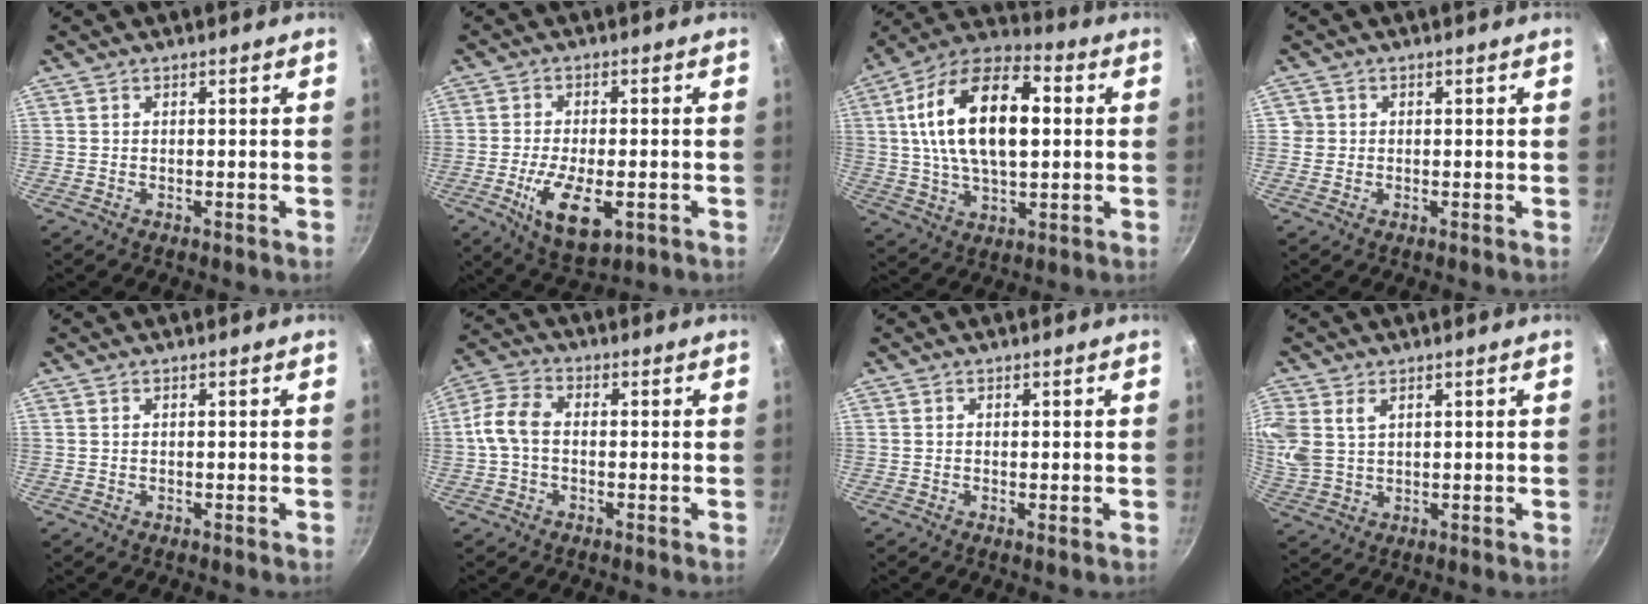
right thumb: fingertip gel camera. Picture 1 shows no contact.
{"total": 10.0, "force": [-3.3, 4.4, 8.3], "torque": [-0.147, -0.007, -0.049]}
{"total": 21.5, "force": [3.2, 11.4, 17.9], "torque": [-0.308, 0.017, 0.047]}
{"total": 1.8, "force": [0.1, 1.8, 0.0], "torque": [0.012, 0.006, -0.001]}
{"total": 0.0}
{"total": 6.7, "force": [-0.5, 4.4, 5.1], "torque": [-0.104, 0.021, -0.019]}
{"total": 0.9, "force": [-0.2, 0.1, 0.8], "torque": [-0.021, -0.005, -0.005]}
{"total": 10.7, "force": [3.3, 7.6, 6.8], "torque": [-0.185, 0.002, 0.076]}